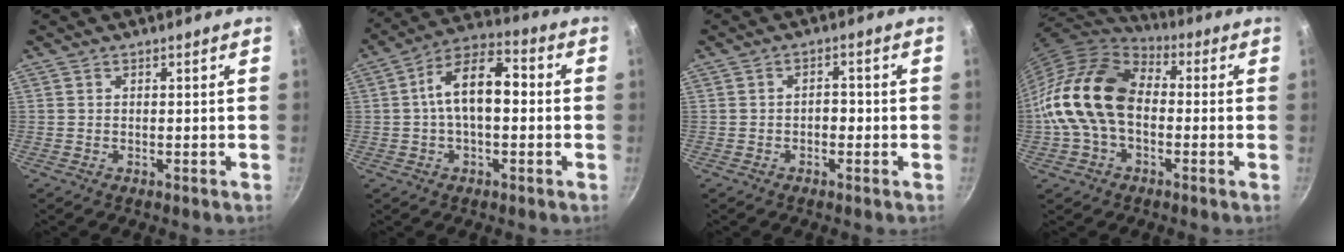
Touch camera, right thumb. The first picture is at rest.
{"total": 12.3, "force": [0.3, 6.6, 10.4], "torque": [-0.152, 0.043, -0.010]}
{"total": 2.3, "force": [-0.7, 1.5, 1.6], "torque": [-0.011, 0.013, -0.012]}
{"total": 16.9, "force": [-1.1, 11.5, 12.3], "torque": [-0.209, 0.041, -0.036]}